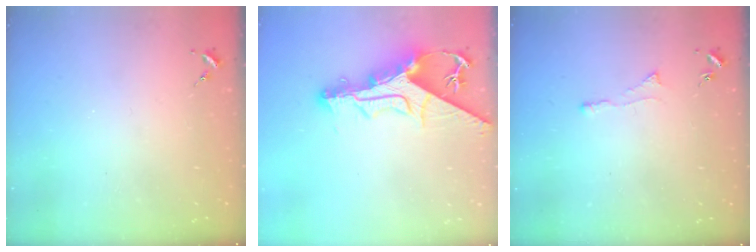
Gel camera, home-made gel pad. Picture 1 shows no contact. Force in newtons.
{"total": 13.2, "press": 13.2, "slide": 1.3}
{"total": 3.0, "press": 2.9, "slide": 0.5}